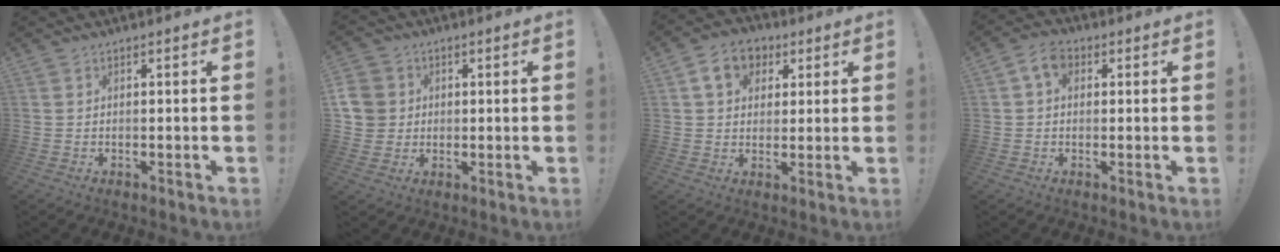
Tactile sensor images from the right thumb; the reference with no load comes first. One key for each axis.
{"total": 7.6, "fx": 1.5, "fy": 7.0, "fz": 2.3, "tx": -0.047, "ty": 0.002, "tz": 0.032}
{"total": 10.0, "fx": 4.2, "fy": 7.9, "fz": 4.5, "tx": -0.065, "ty": -0.005, "tz": 0.081}
{"total": 5.8, "fx": 1.8, "fy": 4.1, "fz": 3.7, "tx": -0.065, "ty": 0.006, "tz": 0.035}